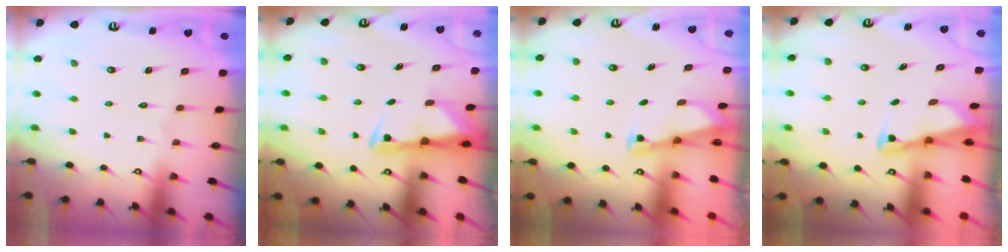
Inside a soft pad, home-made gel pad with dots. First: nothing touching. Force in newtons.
{"total": 3.0, "press": 2.9, "slide": 0.5}
{"total": 1.9, "press": 1.9, "slide": 0.4}
{"total": 2.8, "press": 2.8, "slide": 0.3}